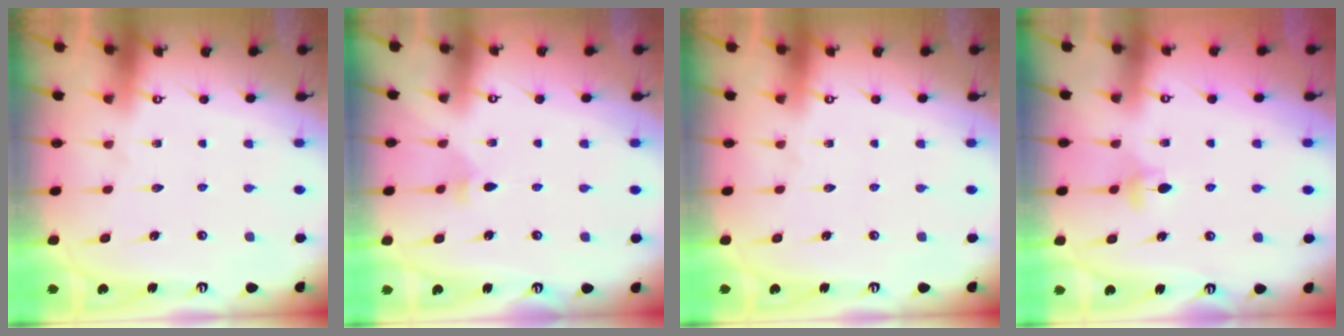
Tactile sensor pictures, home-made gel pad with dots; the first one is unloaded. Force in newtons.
{"total": 2.8, "press": 2.7, "slide": 0.7}
{"total": 0.0}
{"total": 4.0, "press": 3.9, "slide": 0.8}